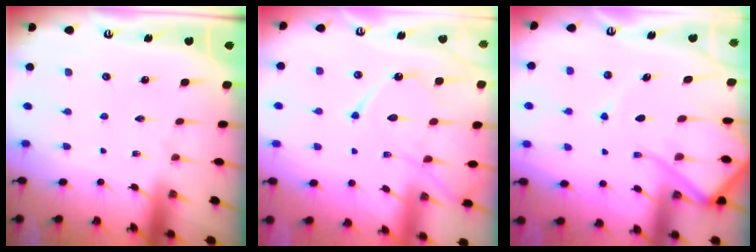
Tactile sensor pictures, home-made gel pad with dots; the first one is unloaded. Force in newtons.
{"total": 11.7, "press": 11.7, "slide": 0.6}
{"total": 13.0, "press": 13.0, "slide": 1.1}